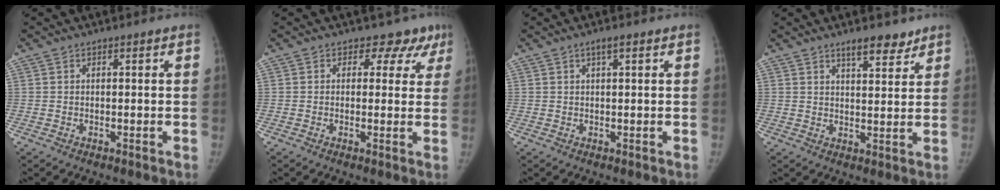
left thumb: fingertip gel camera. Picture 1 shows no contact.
{"total": 5.6, "force": [3.7, 4.2, 0.4], "torque": [0.040, -0.011, 0.023]}
{"total": 1.6, "force": [0.8, 0.3, 1.4], "torque": [-0.024, 0.003, 0.016]}
{"total": 5.7, "force": [4.3, 2.0, 3.0], "torque": [-0.024, -0.029, 0.066]}